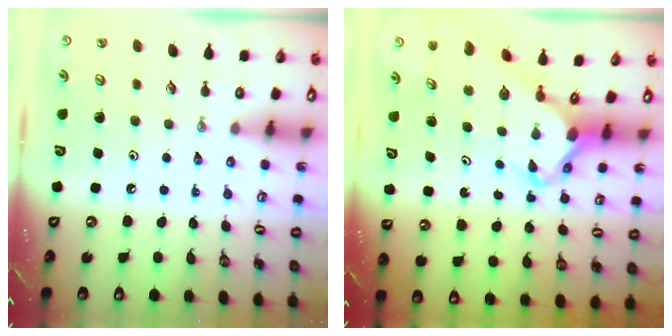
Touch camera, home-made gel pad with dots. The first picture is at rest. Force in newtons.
{"total": 4.8, "press": 4.7, "slide": 0.5}